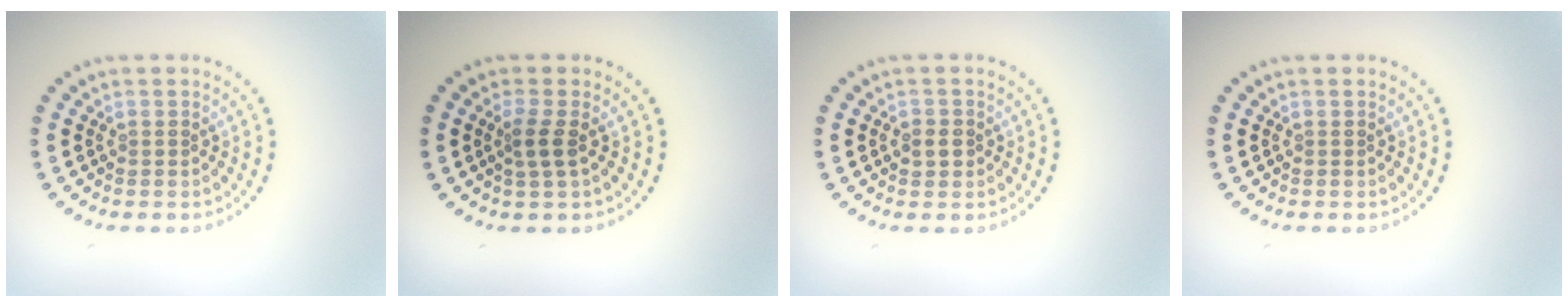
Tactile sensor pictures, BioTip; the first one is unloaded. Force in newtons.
{"total": 1.6, "press": 1.3, "slide": 1.0}
{"total": 1.4, "press": 1.3, "slide": 0.4}
{"total": 0.0}